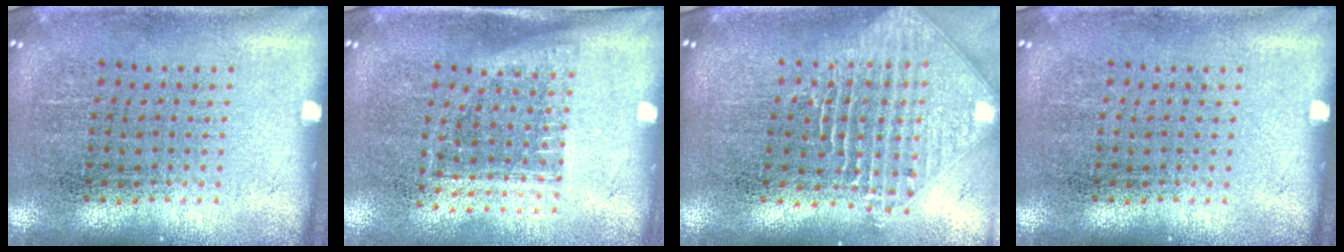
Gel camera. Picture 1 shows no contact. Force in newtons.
{"total": 1.2, "press": 0.9, "slide": 0.7}
{"total": 2.5, "press": 1.9, "slide": 1.7}
{"total": 0.0}